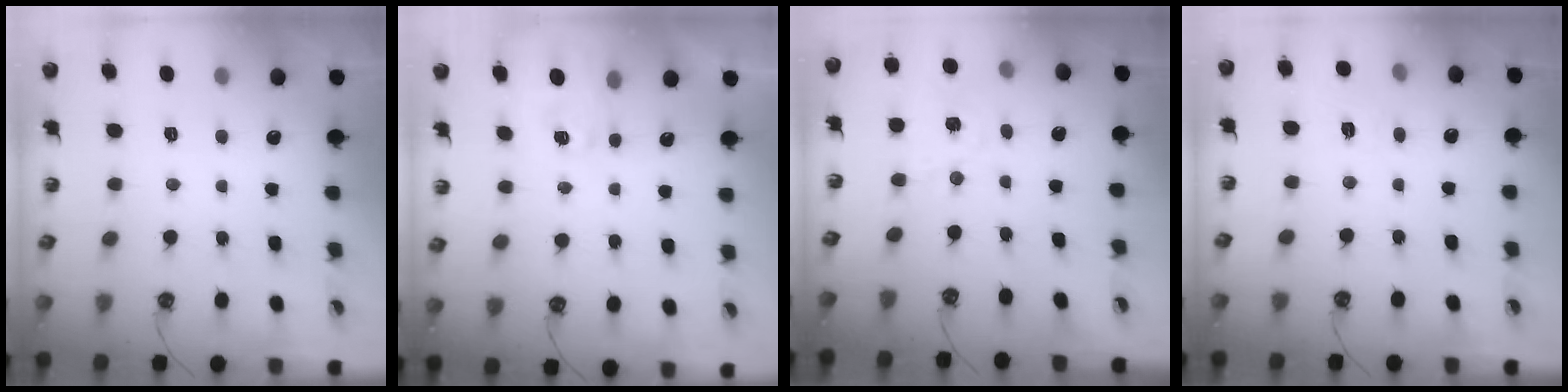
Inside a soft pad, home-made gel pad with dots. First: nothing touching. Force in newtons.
{"total": 2.6, "press": 2.6, "slide": 0.4}
{"total": 2.5, "press": 2.5, "slide": 0.3}
{"total": 4.4, "press": 4.3, "slide": 0.7}